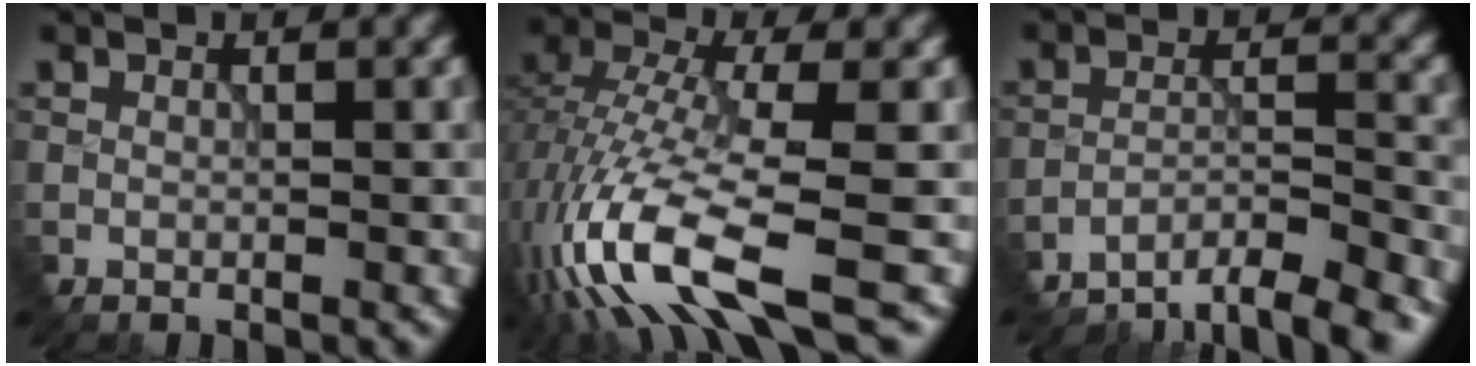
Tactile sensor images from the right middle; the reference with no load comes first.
{"total": 12.3, "force": [-5.2, 3.9, 10.4], "torque": [-0.241, -0.005, -0.093]}
{"total": 6.0, "force": [-5.7, 1.0, 1.6], "torque": [-0.032, 0.004, -0.090]}